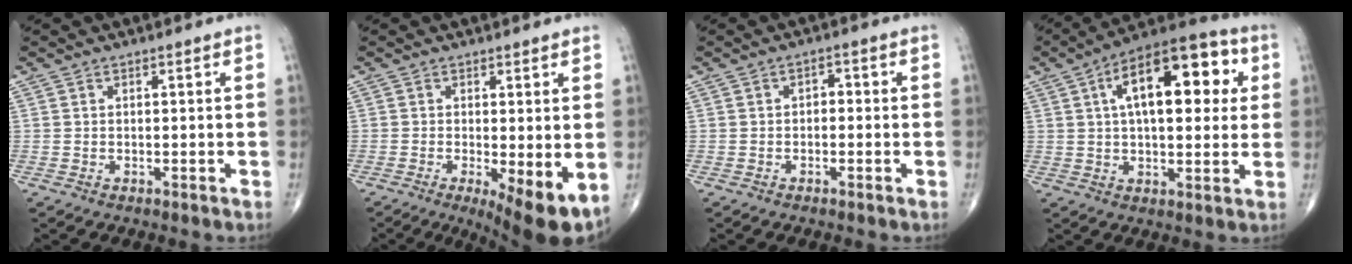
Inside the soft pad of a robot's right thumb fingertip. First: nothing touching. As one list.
[{"total": 8.5, "force": [-2.1, 2.3, 7.9], "torque": [-0.115, -0.020, -0.028]}, {"total": 1.9, "force": [-0.3, 1.3, 1.3], "torque": [-0.003, 0.011, -0.013]}, {"total": 19.5, "force": [5.1, 9.2, 16.4], "torque": [-0.213, 0.018, 0.064]}]